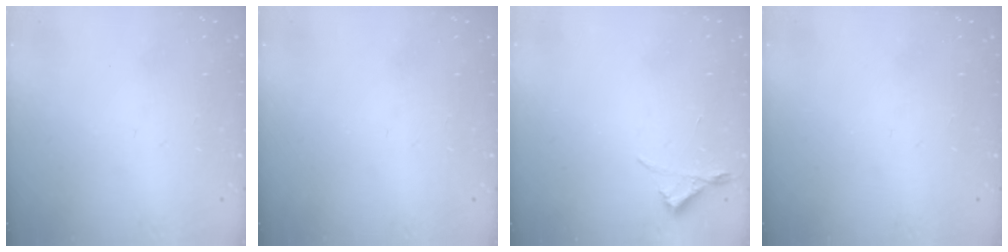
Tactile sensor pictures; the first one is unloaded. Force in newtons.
{"total": 0.0}
{"total": 4.2, "press": 4.1, "slide": 0.5}
{"total": 0.0}